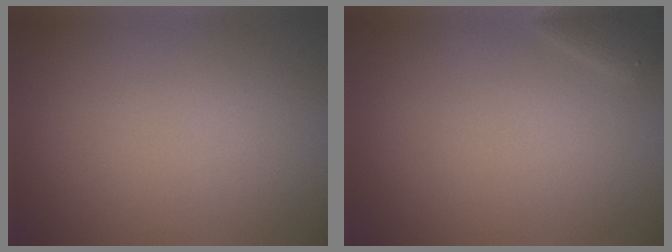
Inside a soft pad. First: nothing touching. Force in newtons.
{"total": 1.2, "press": 1.2, "slide": 0.1}